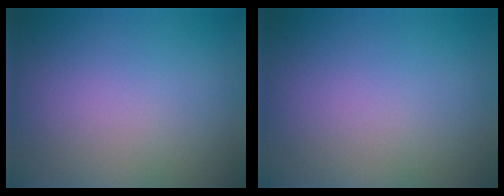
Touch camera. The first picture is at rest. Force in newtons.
{"total": 0.0}